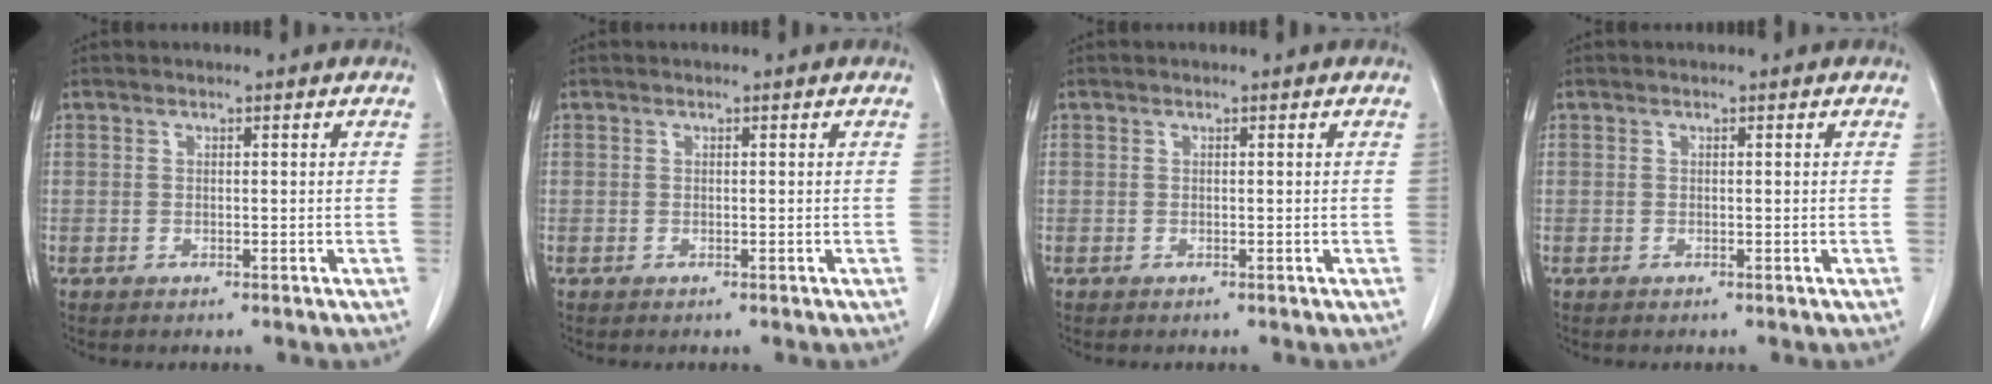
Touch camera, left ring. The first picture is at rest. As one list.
[{"total": 0.0}, {"total": 0.0}, {"total": 0.0}]